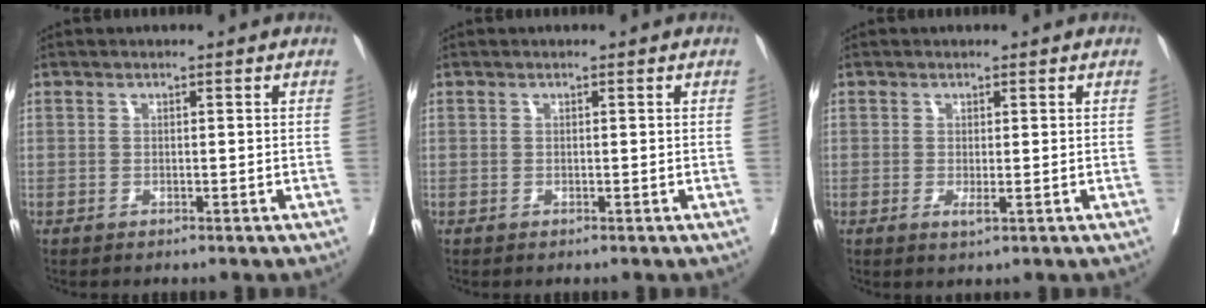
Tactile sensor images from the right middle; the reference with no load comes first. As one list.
[{"total": 0.0}, {"total": 1.3, "force": [-0.3, 0.2, 1.3], "torque": [-0.023, -0.006, -0.001]}]